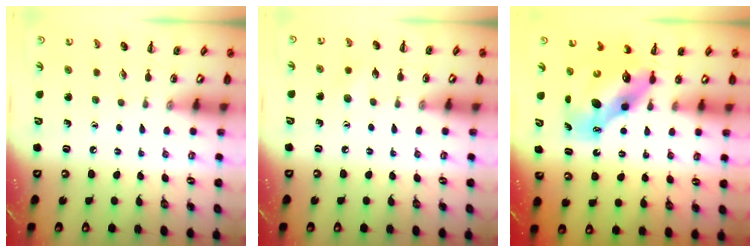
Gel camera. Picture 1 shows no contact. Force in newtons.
{"total": 4.6, "press": 4.5, "slide": 1.0}
{"total": 10.1, "press": 9.7, "slide": 2.7}